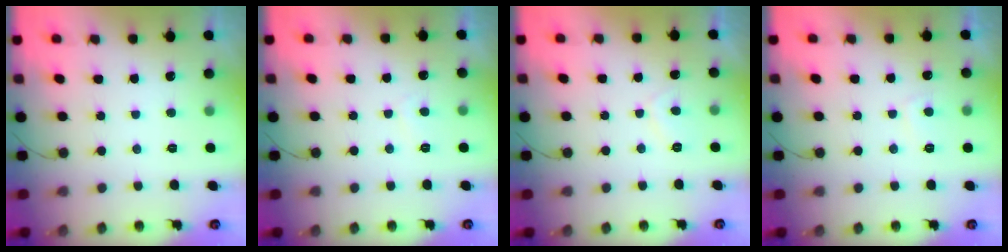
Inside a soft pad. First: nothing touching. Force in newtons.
{"total": 0.8, "press": 0.7, "slide": 0.4}
{"total": 1.7, "press": 1.6, "slide": 0.7}
{"total": 2.1, "press": 2.0, "slide": 0.6}